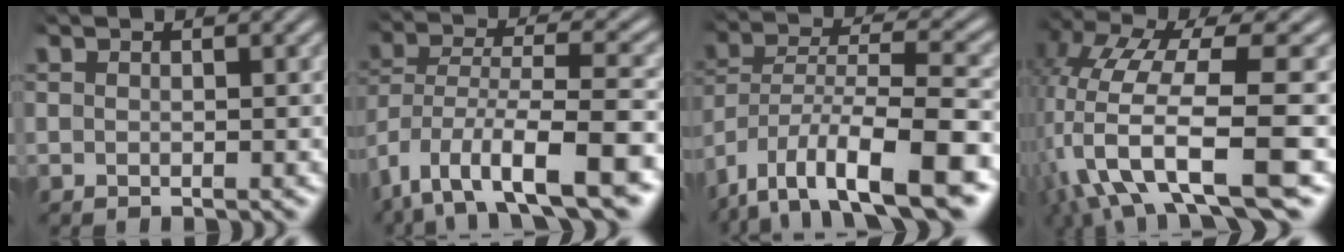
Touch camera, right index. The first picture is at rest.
{"total": 7.4, "force": [-3.9, 3.0, 5.5], "torque": [-0.112, -0.031, -0.042]}
{"total": 9.0, "force": [-4.6, 4.0, 6.6], "torque": [-0.119, -0.022, -0.057]}
{"total": 11.5, "force": [-4.5, 5.9, 8.8], "torque": [-0.189, -0.042, -0.057]}